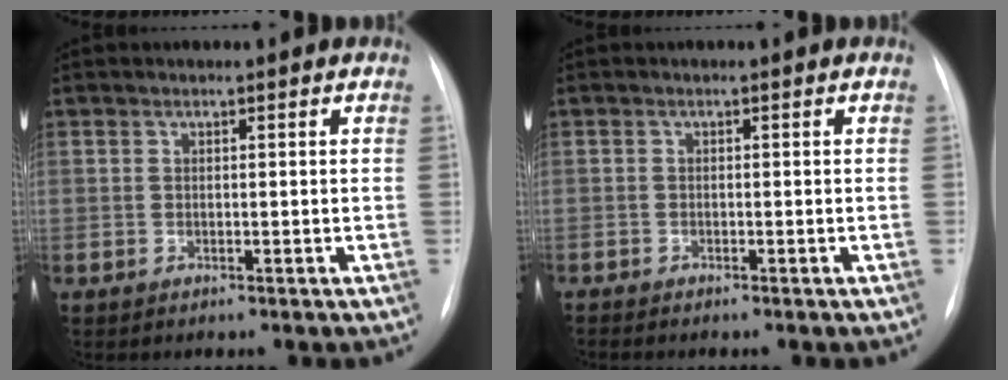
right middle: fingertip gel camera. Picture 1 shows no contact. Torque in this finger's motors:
{"motor_torque": [0.58, -1.56, 0.57, 0.10]}